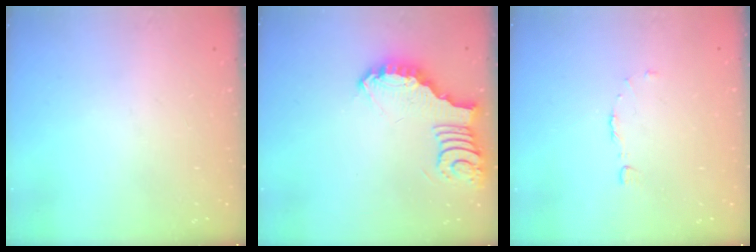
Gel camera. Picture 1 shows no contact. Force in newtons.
{"total": 3.8, "press": 3.8, "slide": 0.3}
{"total": 2.9, "press": 2.9, "slide": 0.2}